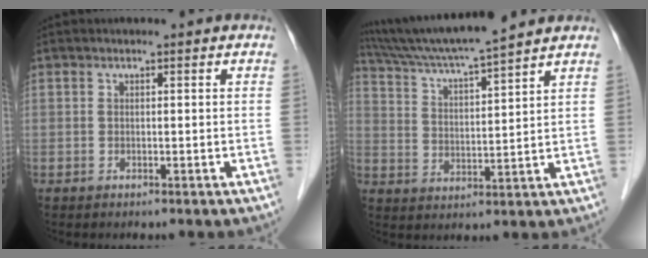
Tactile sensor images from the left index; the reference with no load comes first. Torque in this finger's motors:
{"motor_torque": [-0.34, -0.85, 0.44, 0.14]}